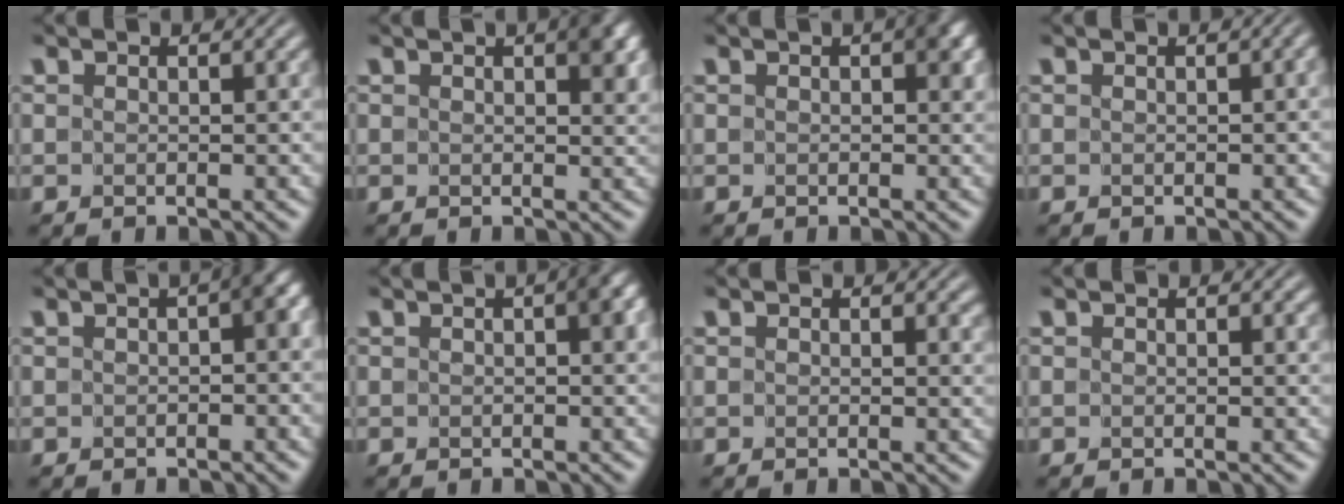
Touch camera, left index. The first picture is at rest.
{"total": 2.8, "force": [1.0, 1.3, 2.2], "torque": [-0.022, 0.001, 0.015]}
{"total": 2.1, "force": [0.4, 1.1, 1.7], "torque": [-0.012, 0.002, 0.004]}
{"total": 0.8, "force": [-0.1, 0.3, 0.8], "torque": [-0.008, 0.001, 0.003]}
{"total": 2.3, "force": [0.0, 1.0, 2.1], "torque": [-0.021, 0.008, -0.005]}
{"total": 1.6, "force": [0.1, 0.6, 1.5], "torque": [-0.015, 0.005, 0.002]}
{"total": 0.7, "force": [0.3, 0.4, 0.4], "torque": [-0.001, -0.002, 0.005]}
{"total": 0.0}